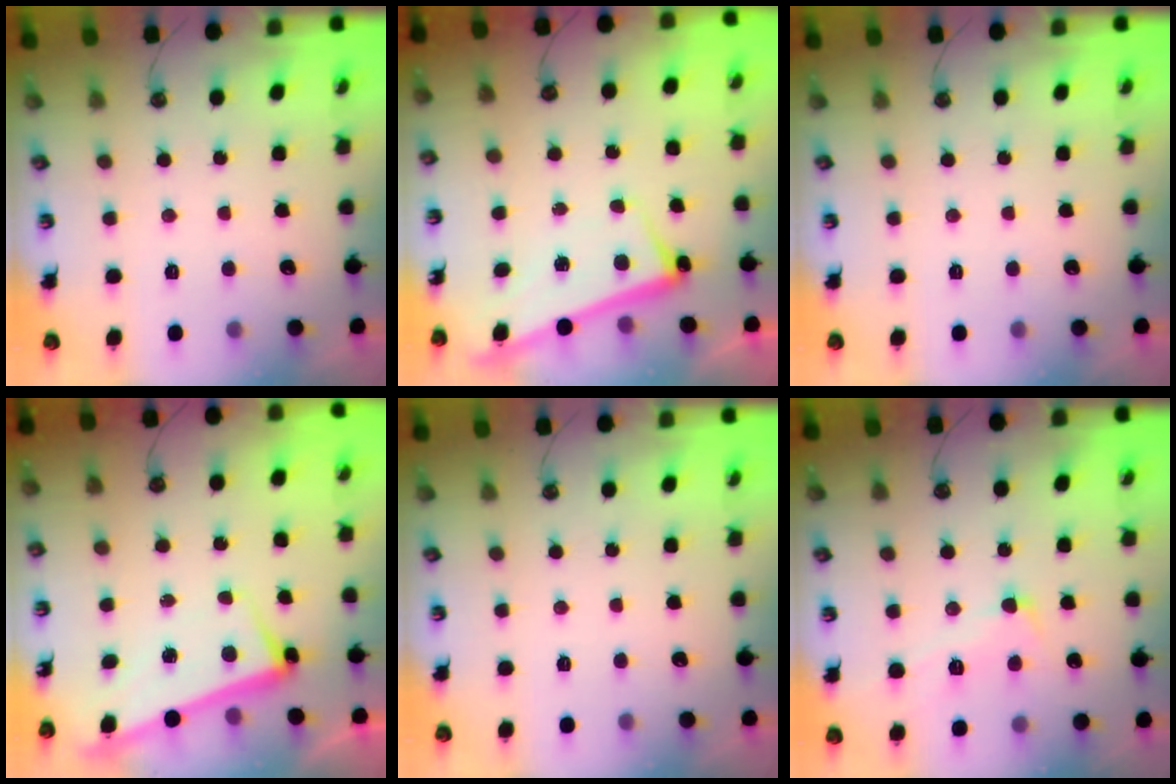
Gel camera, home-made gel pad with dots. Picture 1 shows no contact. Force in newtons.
{"total": 2.4, "press": 2.3, "slide": 0.9}
{"total": 0.0}
{"total": 2.8, "press": 2.6, "slide": 1.0}
{"total": 0.0}
{"total": 1.6, "press": 1.5, "slide": 0.7}